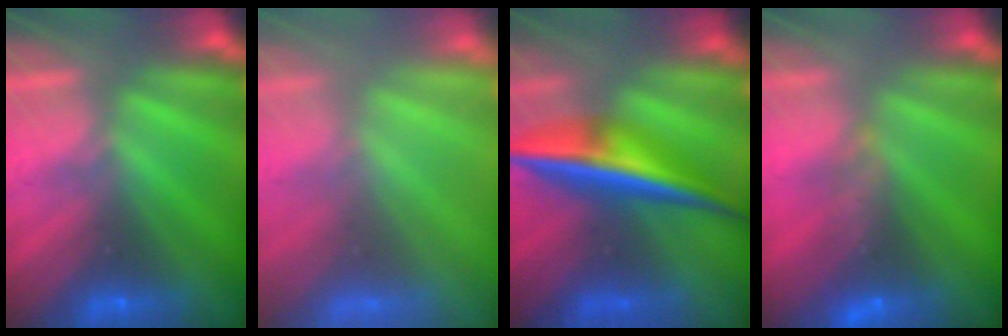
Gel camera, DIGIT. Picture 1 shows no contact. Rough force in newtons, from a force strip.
{"total": 7.3}
{"total": 7.6}
{"total": 8.6}